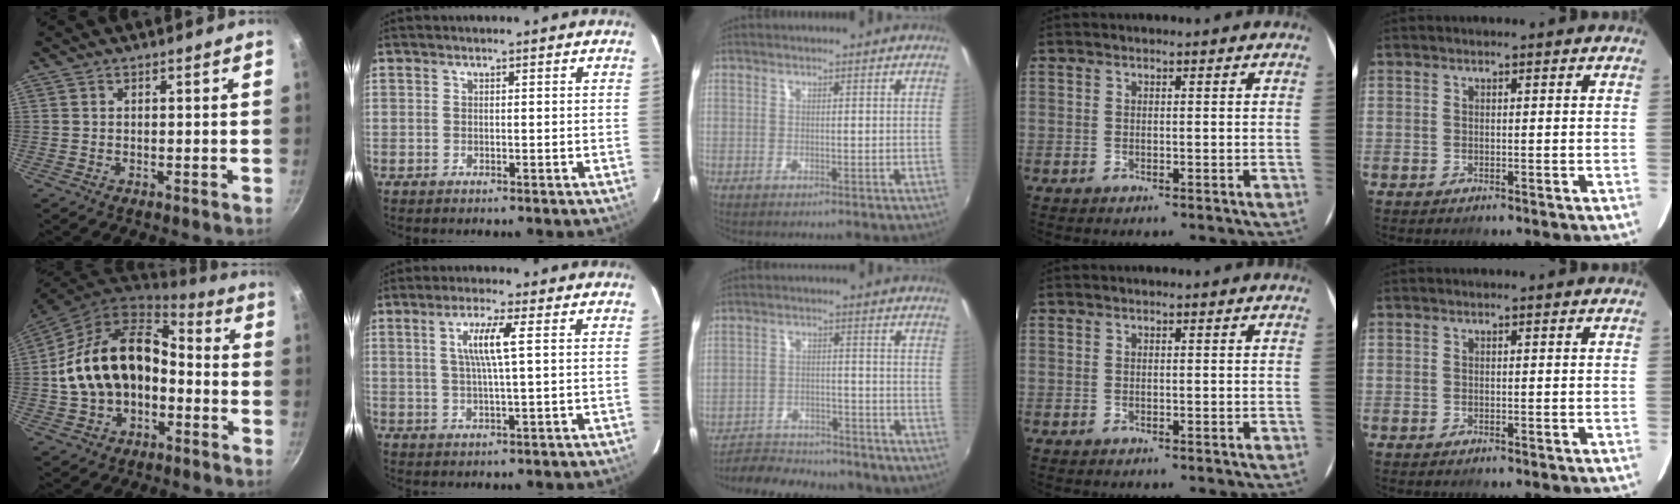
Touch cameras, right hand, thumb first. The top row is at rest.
{"thumb": {"total": 18.3, "force": [-2.2, 12.9, 12.8], "torque": [-0.209, 0.060, -0.041]}, "index": {"total": 5.8, "force": [1.4, -0.3, 5.6], "torque": [-0.105, 0.000, 0.026]}, "middle": {"total": 15.0, "force": [-12.8, 5.3, 5.9], "torque": [-0.132, -0.008, -0.178]}}